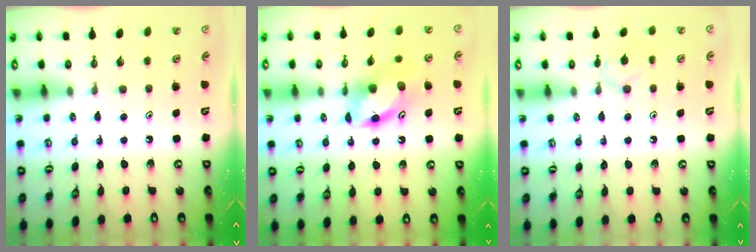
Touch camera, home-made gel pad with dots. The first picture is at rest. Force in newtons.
{"total": 11.2, "press": 11.1, "slide": 1.6}
{"total": 5.6, "press": 5.6, "slide": 0.9}